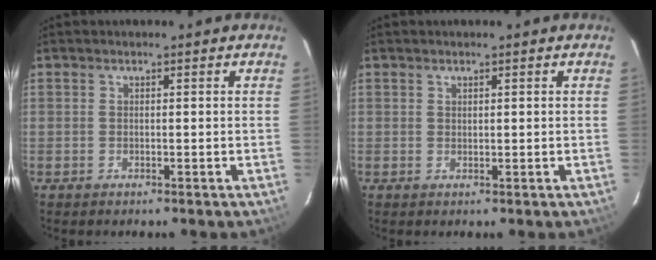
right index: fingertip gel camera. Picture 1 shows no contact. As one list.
[{"total": 0.6, "force": [0.4, 0.3, 0.2], "torque": [-0.003, 0.003, 0.009]}]